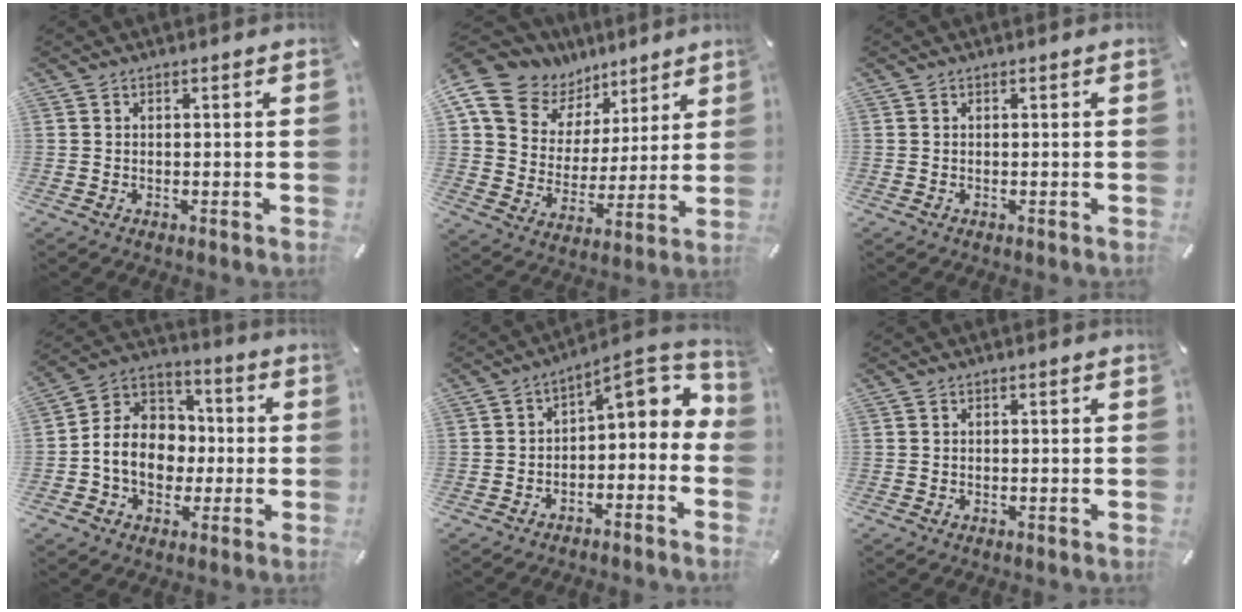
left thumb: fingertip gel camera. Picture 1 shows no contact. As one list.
[{"total": 14.3, "force": [9.4, 9.9, 4.5], "torque": [-0.108, -0.052, 0.177]}, {"total": 0.0}, {"total": 11.5, "force": [-2.3, 10.0, 5.1], "torque": [-0.119, 0.011, -0.042]}, {"total": 6.2, "force": [0.7, 3.5, 5.1], "torque": [-0.058, -0.023, 0.003]}, {"total": 0.0}]